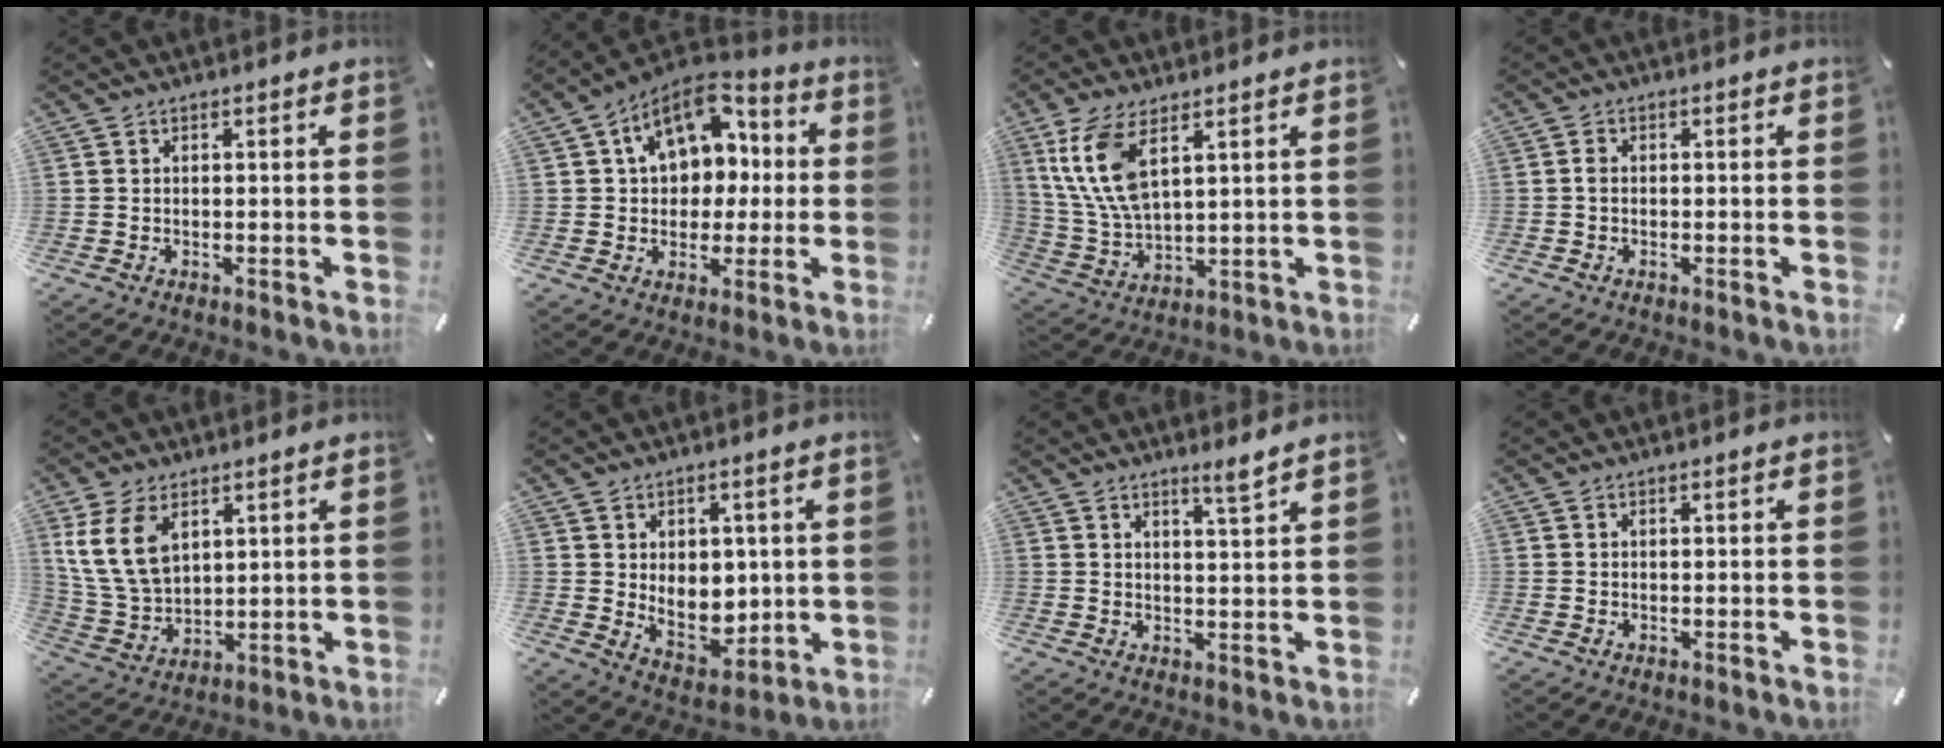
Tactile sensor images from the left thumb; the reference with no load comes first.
{"total": 13.5, "force": [5.0, 10.5, 6.9], "torque": [-0.116, -0.015, 0.096]}
{"total": 11.4, "force": [5.7, 4.9, 8.6], "torque": [-0.206, -0.022, 0.102]}
{"total": 1.2, "force": [-0.1, 0.7, 1.0], "torque": [-0.020, 0.002, -0.003]}
{"total": 12.3, "force": [5.5, 8.3, 7.2], "torque": [-0.196, -0.013, 0.100]}
{"total": 7.7, "force": [2.0, 6.3, 3.9], "torque": [-0.052, -0.023, 0.040]}
{"total": 3.9, "force": [3.3, -0.1, 2.2], "torque": [-0.035, -0.025, 0.054]}
{"total": 0.0}